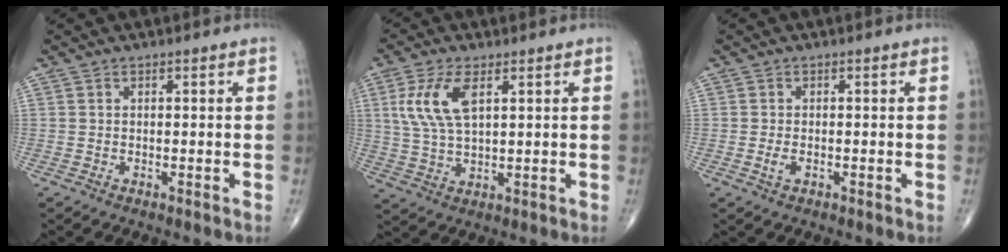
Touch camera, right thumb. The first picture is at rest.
{"total": 9.0, "force": [3.1, 4.0, 7.5], "torque": [-0.162, -0.005, 0.064]}
{"total": 1.4, "force": [-0.4, 0.8, 1.1], "torque": [-0.023, 0.001, -0.007]}